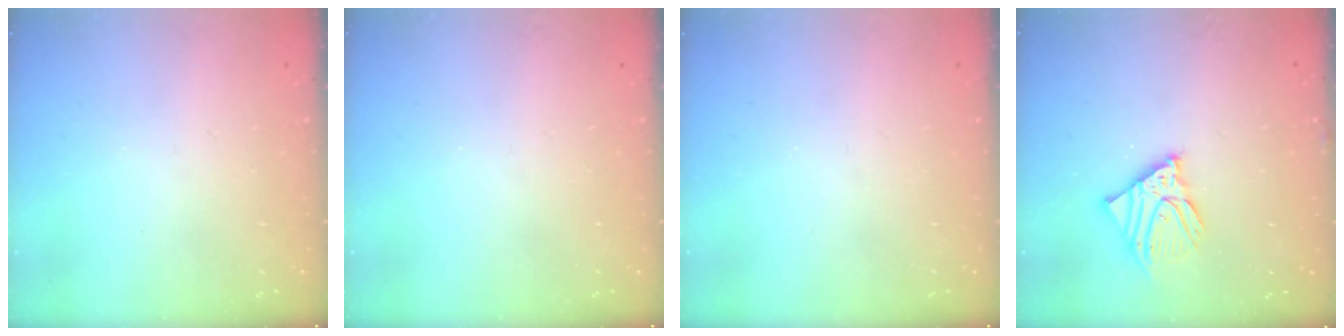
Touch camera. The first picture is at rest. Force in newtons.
{"total": 0.0}
{"total": 0.0}
{"total": 9.5, "press": 9.3, "slide": 1.5}